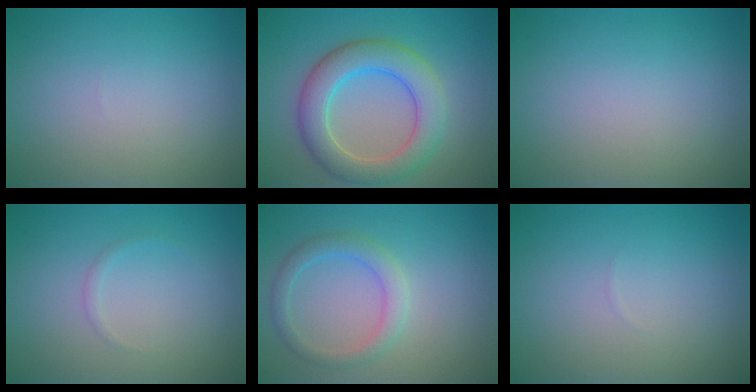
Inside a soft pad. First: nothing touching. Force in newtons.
{"total": 6.1, "press": 6.1, "slide": 0.4}
{"total": 0.0}
{"total": 0.6, "press": 0.6, "slide": 0.0}
{"total": 2.5, "press": 2.5, "slide": 0.3}
{"total": 0.0}